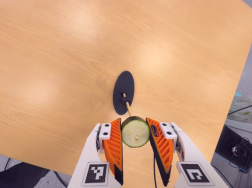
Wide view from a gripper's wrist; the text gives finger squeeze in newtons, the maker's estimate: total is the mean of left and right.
{"total": 10.0, "left": 9.6, "right": 10.4}